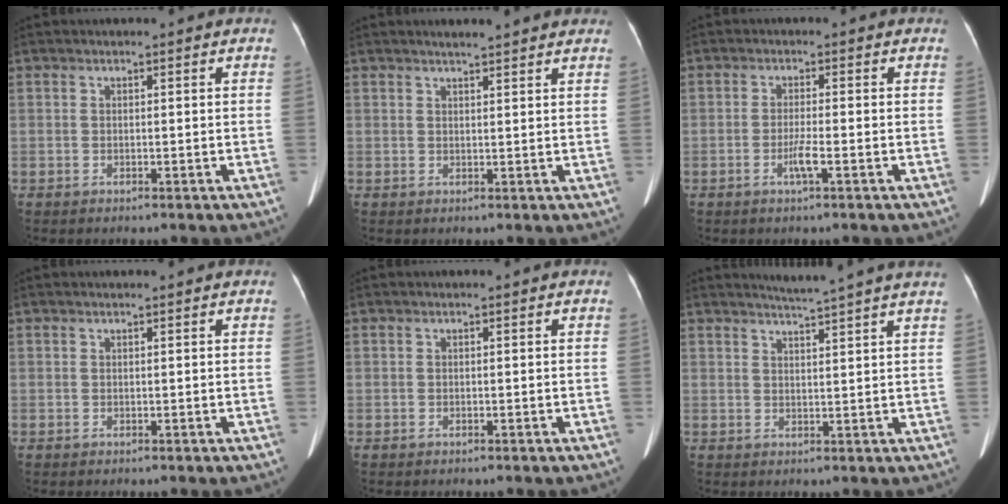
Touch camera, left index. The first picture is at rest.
{"total": 5.5, "force": [4.8, 0.6, 2.5], "torque": [-0.035, 0.017, 0.057]}
{"total": 2.5, "force": [-1.1, -0.2, 2.2], "torque": [-0.048, -0.005, -0.023]}
{"total": 1.2, "force": [1.1, 0.0, 0.4], "torque": [-0.012, 0.011, 0.014]}
{"total": 0.0}
{"total": 7.0, "force": [6.3, -1.5, 2.7], "torque": [-0.041, 0.002, 0.074]}